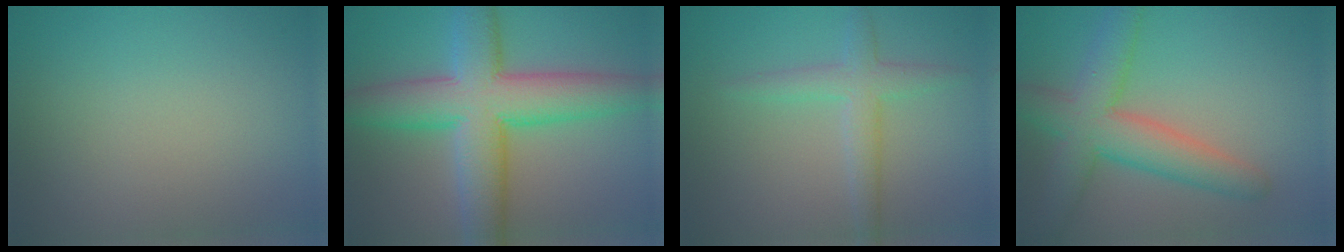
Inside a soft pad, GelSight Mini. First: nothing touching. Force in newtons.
{"total": 9.9, "press": 9.9, "slide": 0.3}
{"total": 2.7, "press": 2.7, "slide": 0.1}
{"total": 6.3, "press": 6.3, "slide": 0.2}